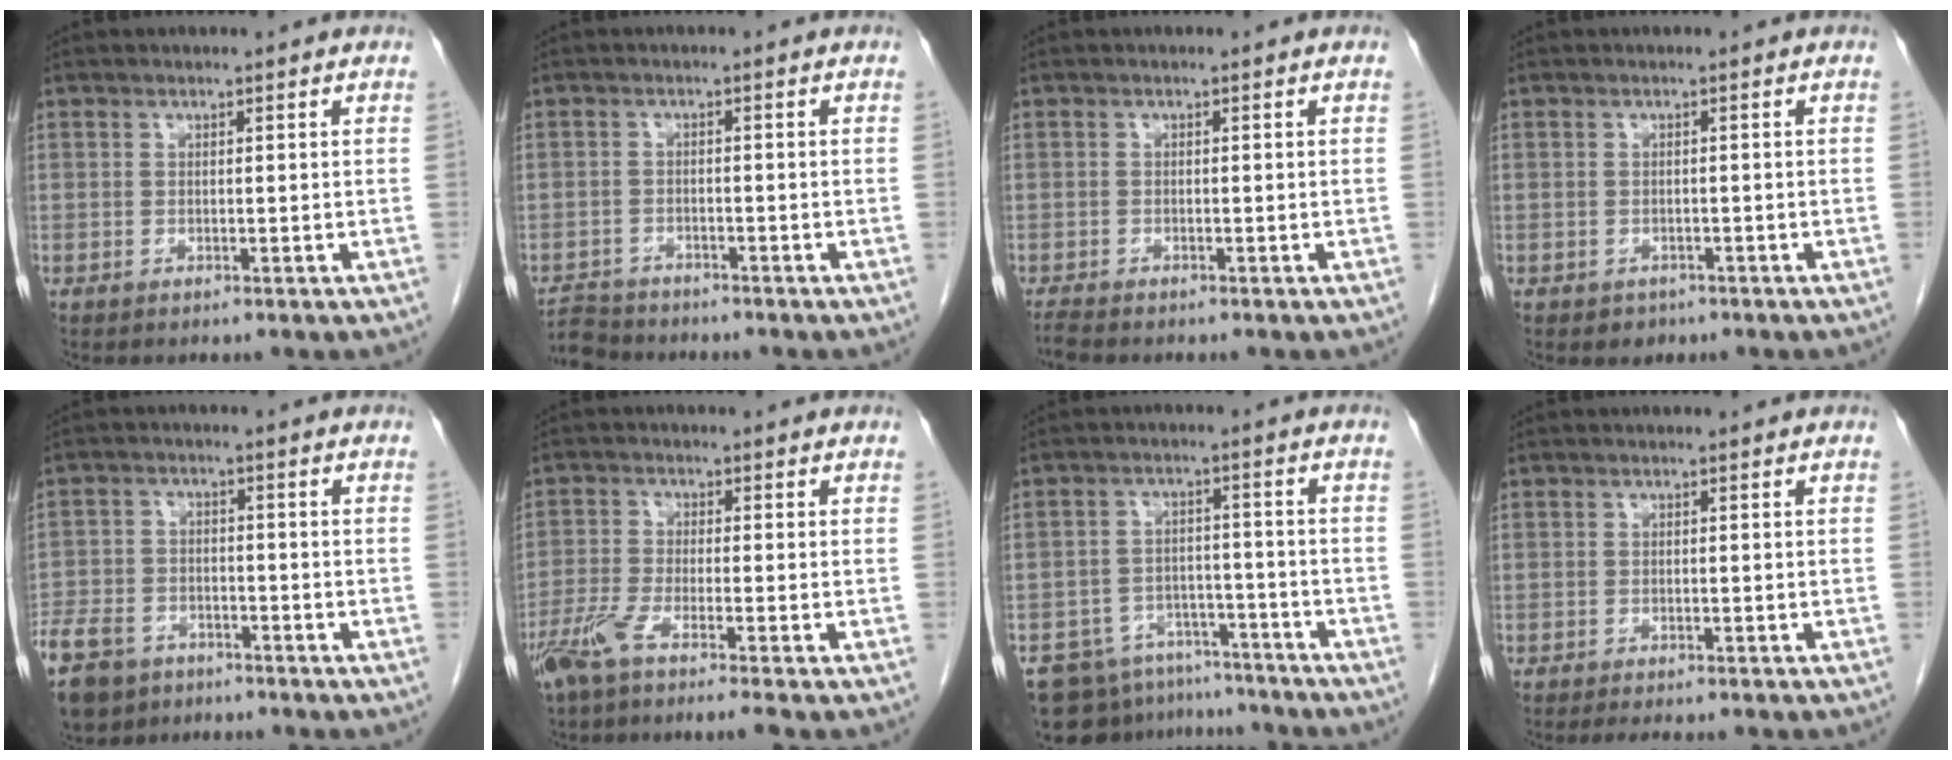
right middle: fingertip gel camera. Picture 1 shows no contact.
{"total": 5.0, "force": [-4.8, 1.1, -0.2], "torque": [0.003, -0.007, -0.087]}
{"total": 1.7, "force": [-1.6, 0.0, 0.5], "torque": [-0.019, -0.008, -0.032]}
{"total": 1.7, "force": [-1.0, 1.3, 0.3], "torque": [-0.006, 0.003, -0.009]}
{"total": 13.0, "force": [-9.0, 7.8, 5.3], "torque": [-0.143, -0.007, -0.148]}
{"total": 6.3, "force": [-4.7, -0.6, 4.2], "torque": [-0.082, -0.013, -0.090]}
{"total": 12.6, "force": [-11.3, 5.4, 1.8], "torque": [-0.032, 0.021, -0.159]}
{"total": 4.2, "force": [-3.7, 0.9, 2.0], "torque": [-0.024, -0.007, -0.047]}